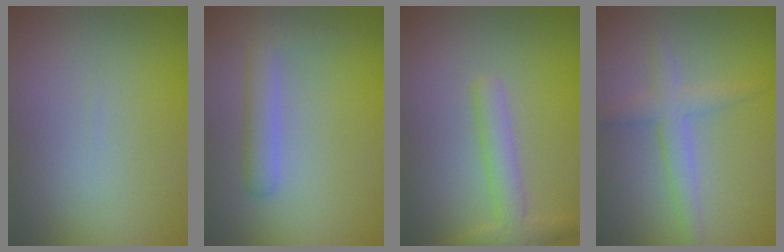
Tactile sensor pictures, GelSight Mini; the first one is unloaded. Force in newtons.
{"total": 2.8, "press": 2.8, "slide": 0.2}
{"total": 2.8, "press": 2.8, "slide": 0.1}
{"total": 2.8, "press": 2.8, "slide": 0.1}